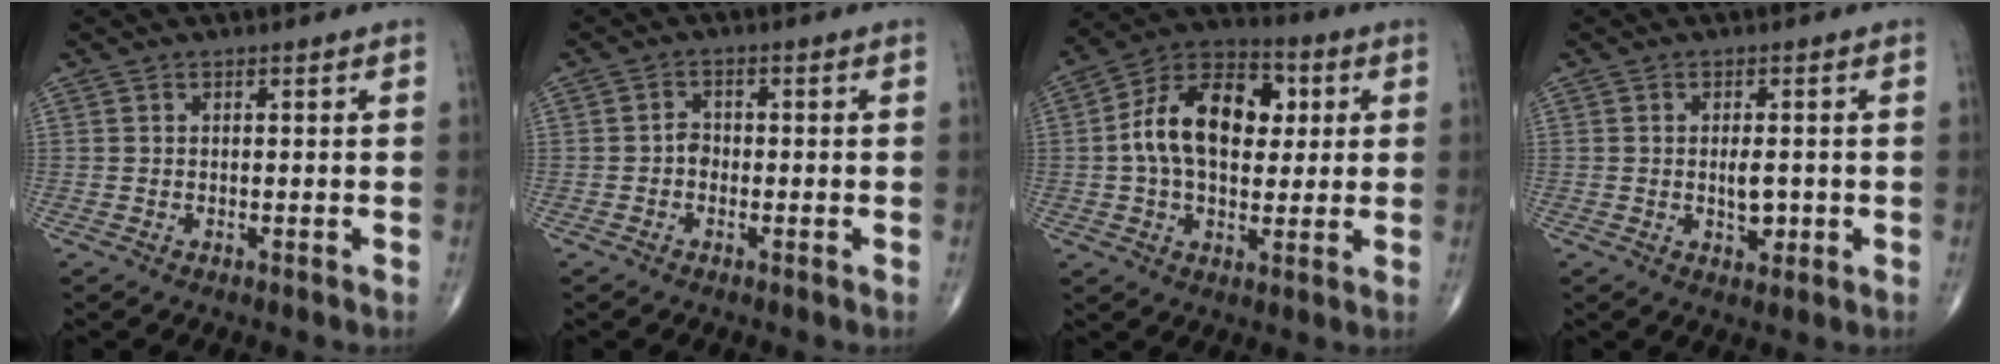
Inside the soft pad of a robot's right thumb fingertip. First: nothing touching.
{"total": 2.0, "force": [-0.6, 1.5, 1.0], "torque": [-0.004, 0.007, -0.017]}
{"total": 16.8, "force": [2.4, 10.5, 12.9], "torque": [-0.191, 0.019, 0.031]}
{"total": 6.4, "force": [-0.3, 2.4, 5.9], "torque": [-0.097, -0.015, -0.001]}